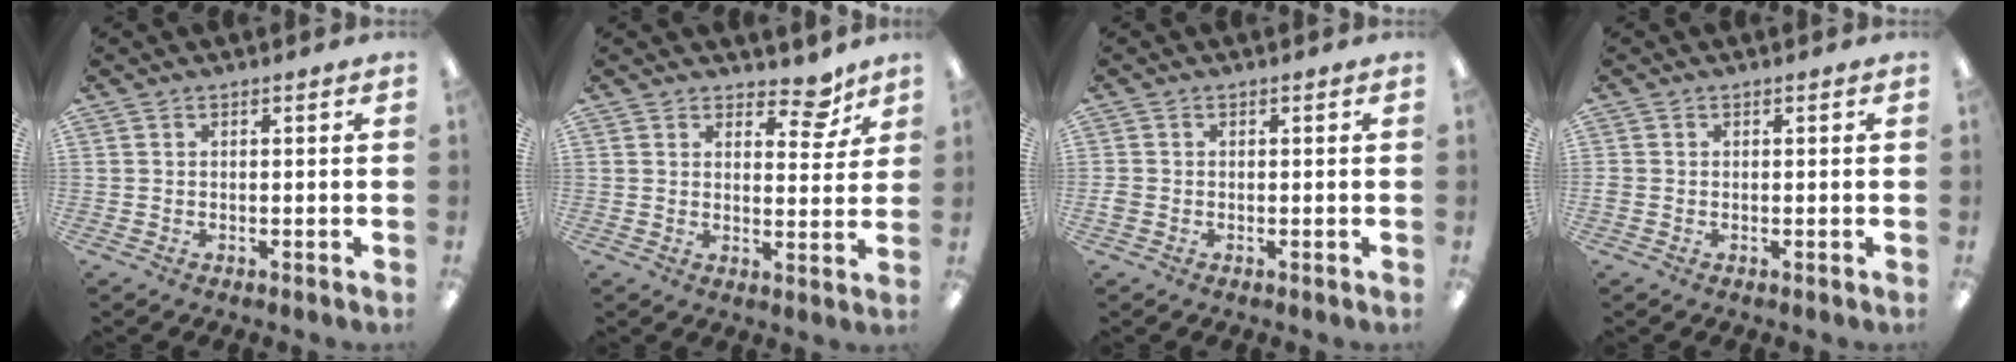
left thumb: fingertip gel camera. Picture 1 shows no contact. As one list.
[{"total": 7.4, "force": [5.5, 3.3, 3.6], "torque": [-0.029, -0.035, 0.090]}, {"total": 1.3, "force": [-0.3, 1.1, 0.6], "torque": [-0.009, 0.003, -0.005]}, {"total": 0.5, "force": [-0.1, 0.5, 0.2], "torque": [-0.002, 0.003, -0.003]}]